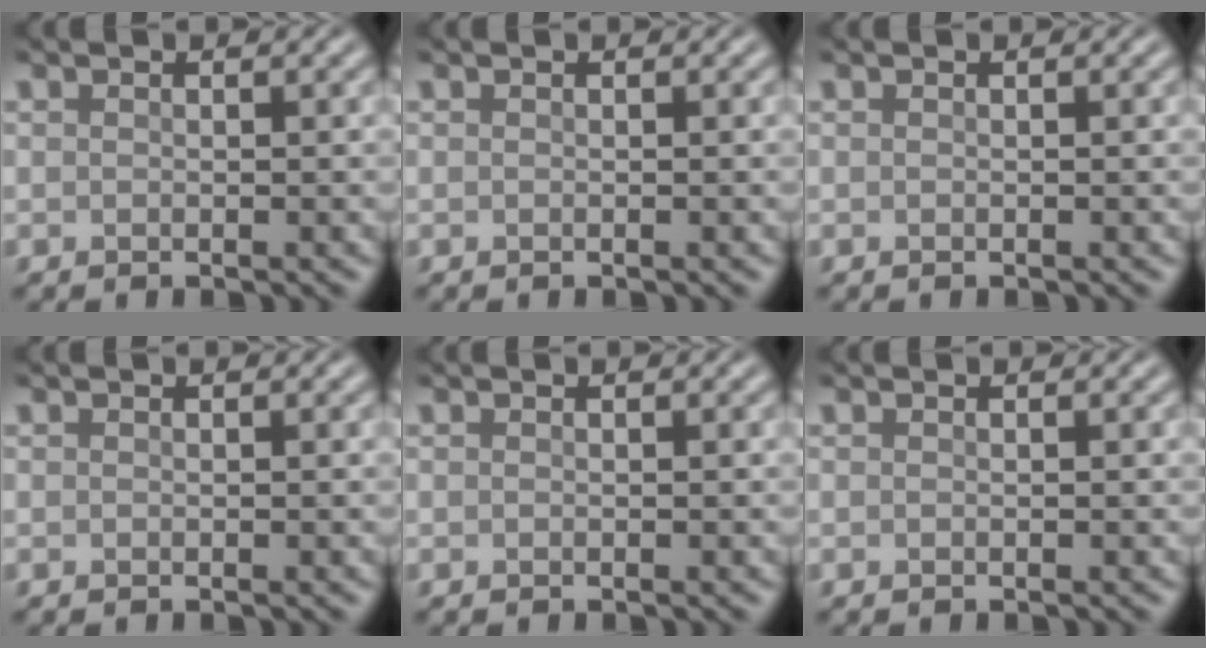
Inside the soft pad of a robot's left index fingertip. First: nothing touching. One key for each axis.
{"total": 0.0}
{"total": 0.0}
{"total": 0.0}
{"total": 0.0}
{"total": 0.0}